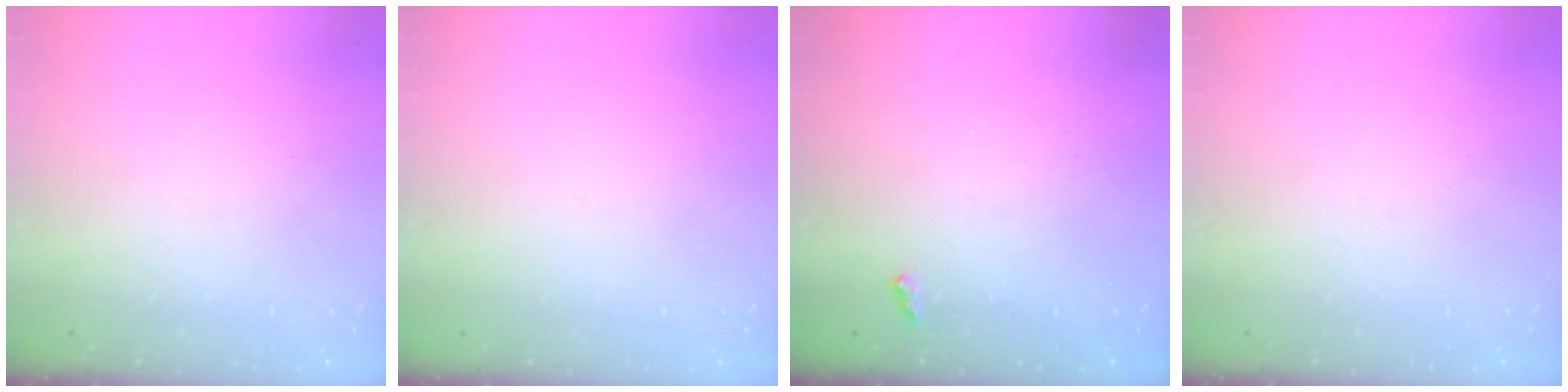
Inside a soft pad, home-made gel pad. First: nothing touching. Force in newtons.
{"total": 0.0}
{"total": 2.1, "press": 2.1, "slide": 0.5}
{"total": 0.0}